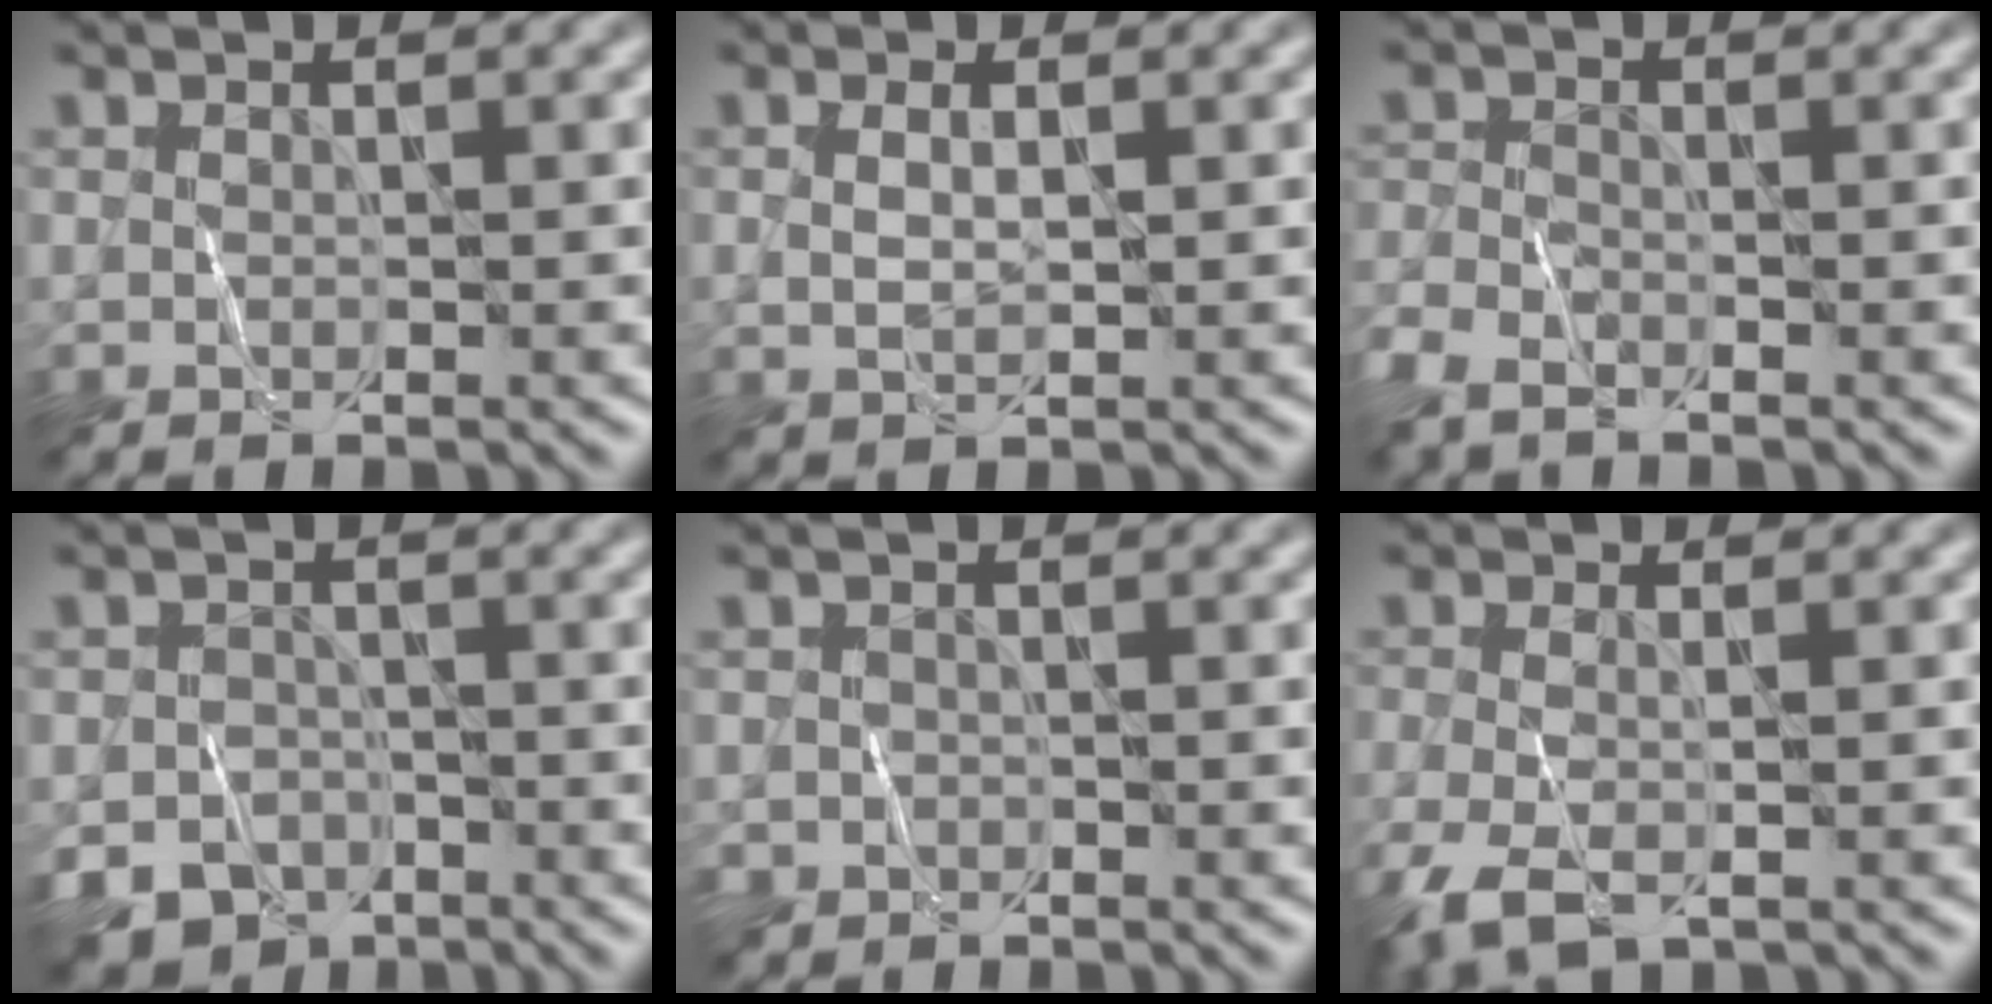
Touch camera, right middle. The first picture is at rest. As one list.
[{"total": 1.4, "force": [0.5, 0.5, 1.2], "torque": [-0.022, -0.004, 0.014]}, {"total": 3.4, "force": [-2.5, 1.4, 1.8], "torque": [-0.041, -0.010, -0.064]}, {"total": 5.6, "force": [-3.8, 3.7, 1.8], "torque": [-0.026, -0.014, -0.060]}, {"total": 1.2, "force": [-0.8, 0.9, -0.1], "torque": [0.008, -0.002, -0.014]}, {"total": 4.3, "force": [-2.1, 1.9, 3.2], "torque": [-0.081, -0.009, -0.044]}]